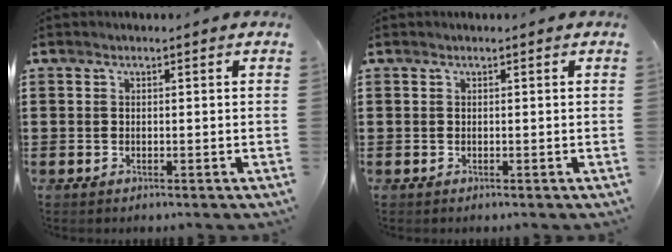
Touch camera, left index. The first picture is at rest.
{"total": 0.0}